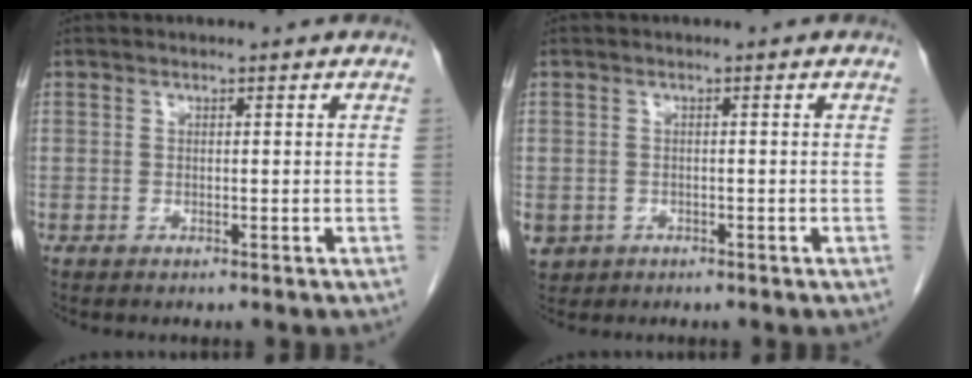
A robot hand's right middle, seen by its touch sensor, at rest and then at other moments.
{"total": 3.9, "force": [-1.7, 3.4, 0.9], "torque": [-0.019, 0.000, -0.022]}